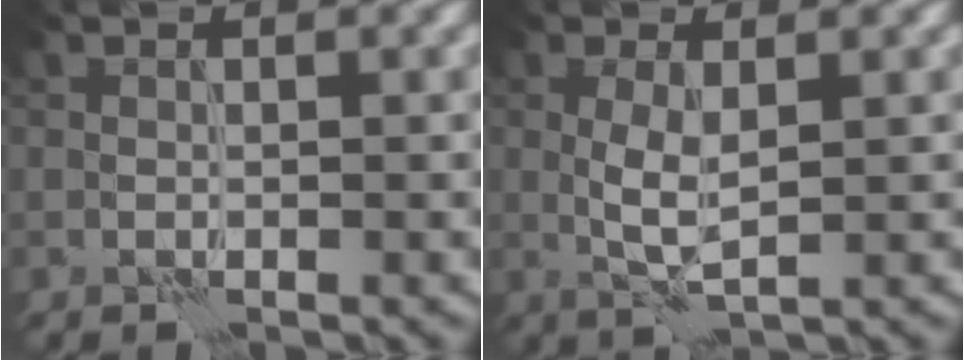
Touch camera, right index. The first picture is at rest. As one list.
[{"total": 2.7, "force": [0.4, 0.7, 2.5], "torque": [-0.057, 0.000, 0.009]}]